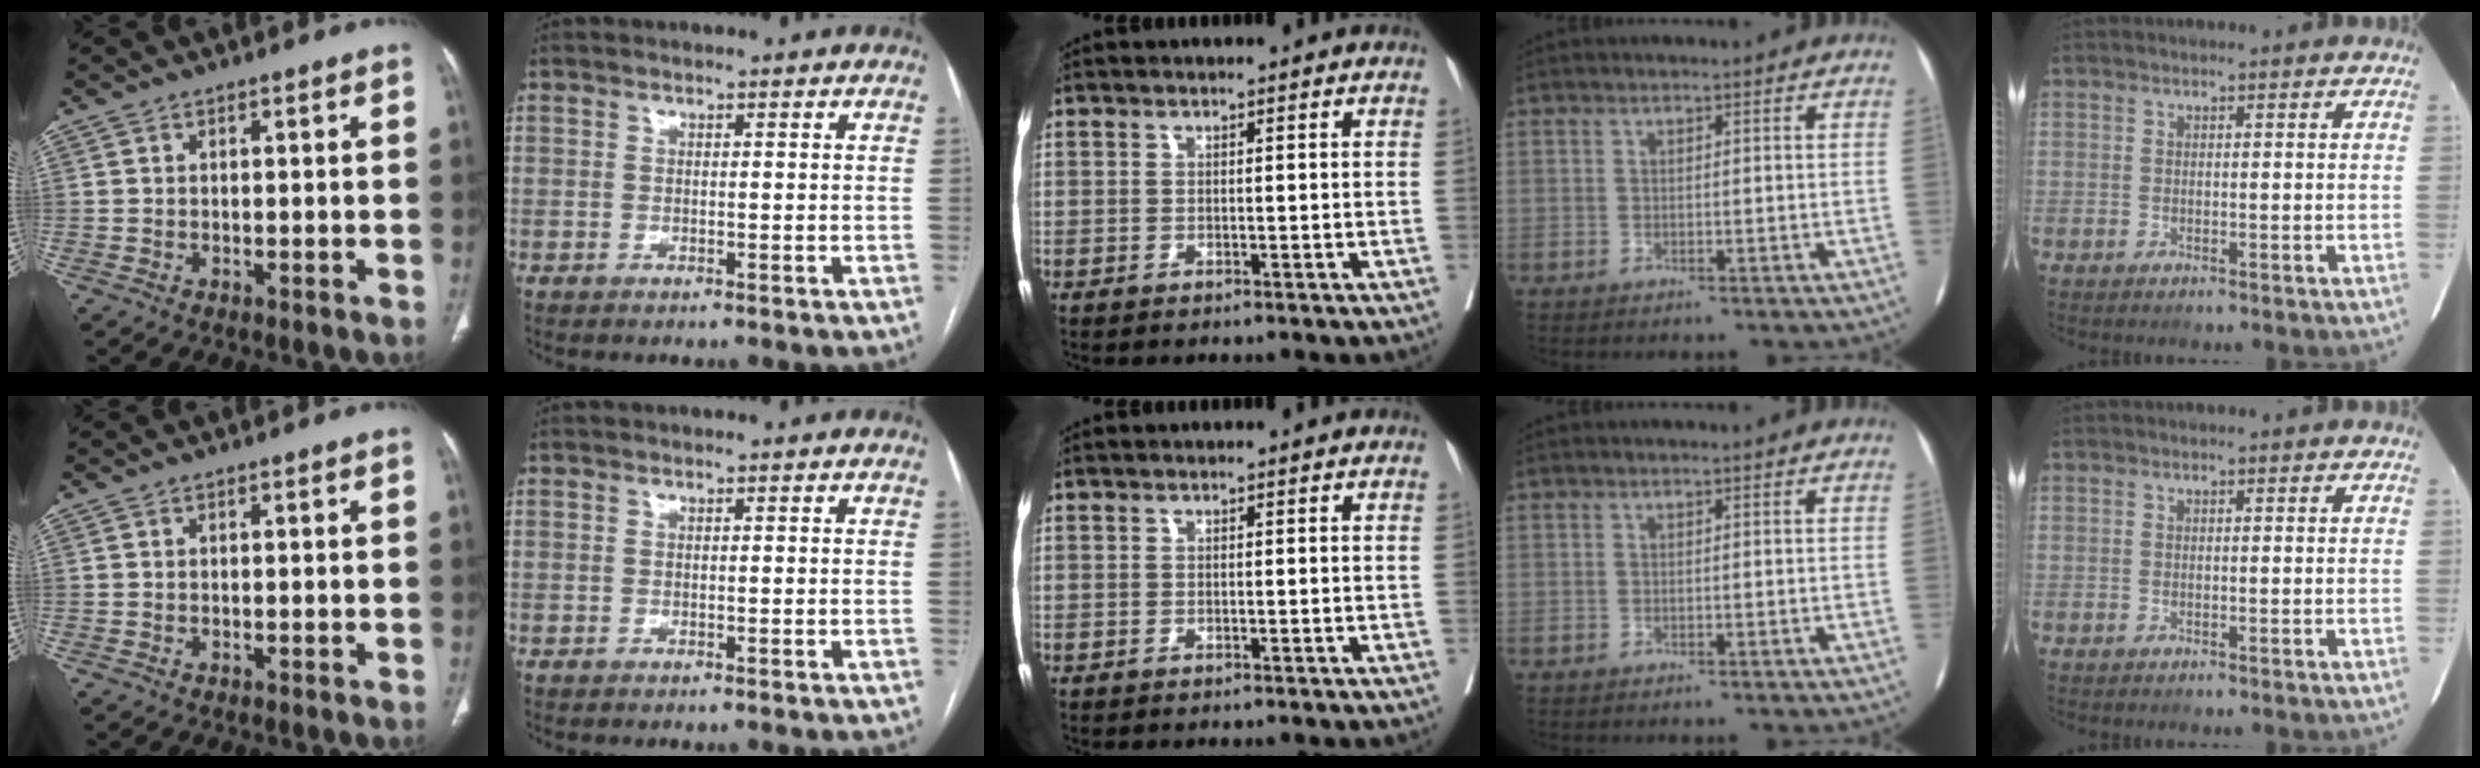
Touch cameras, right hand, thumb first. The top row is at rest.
{}